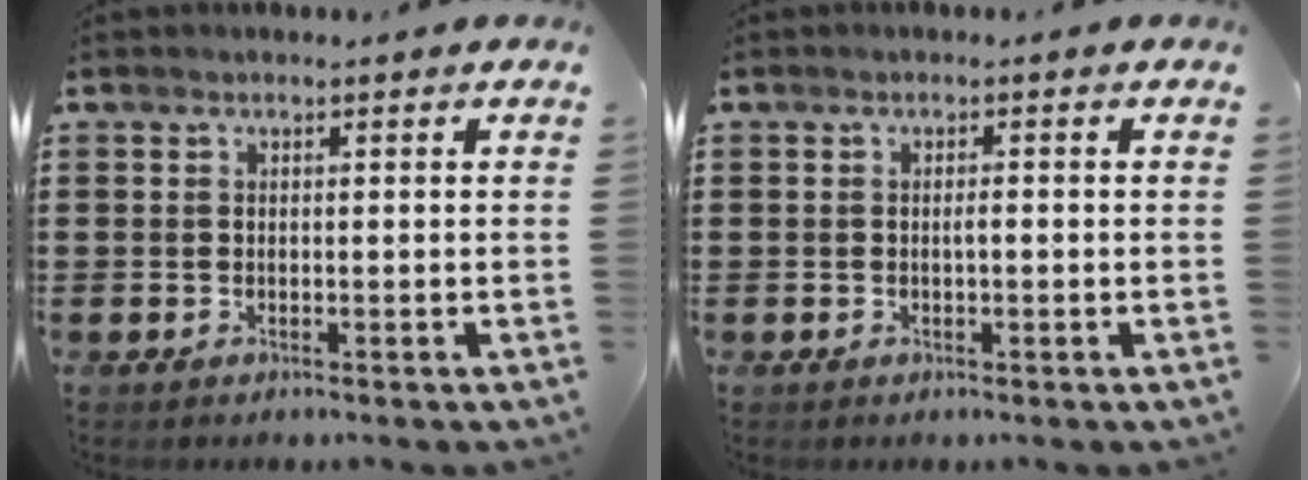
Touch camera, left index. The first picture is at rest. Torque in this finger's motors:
{"motor_torque": [-0.04, -0.01, 0.02, 0.02]}